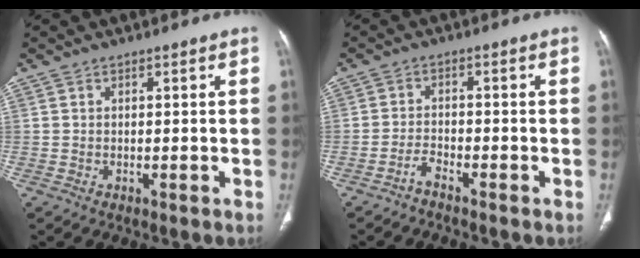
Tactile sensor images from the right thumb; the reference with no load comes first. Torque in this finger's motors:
{"motor_torque": [-0.49, 0.18, -0.24, 0.37, 0.00]}